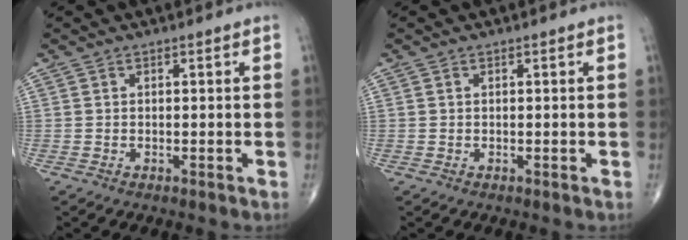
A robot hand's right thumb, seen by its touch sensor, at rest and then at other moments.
{"total": 0.0}